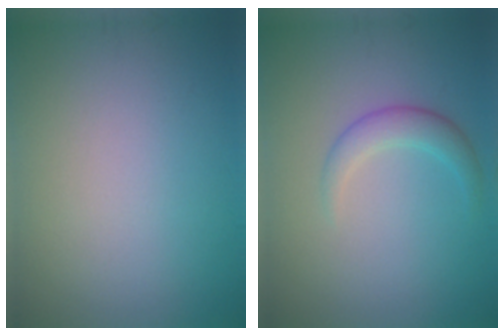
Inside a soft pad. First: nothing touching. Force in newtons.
{"total": 2.3, "press": 2.3, "slide": 0.1}